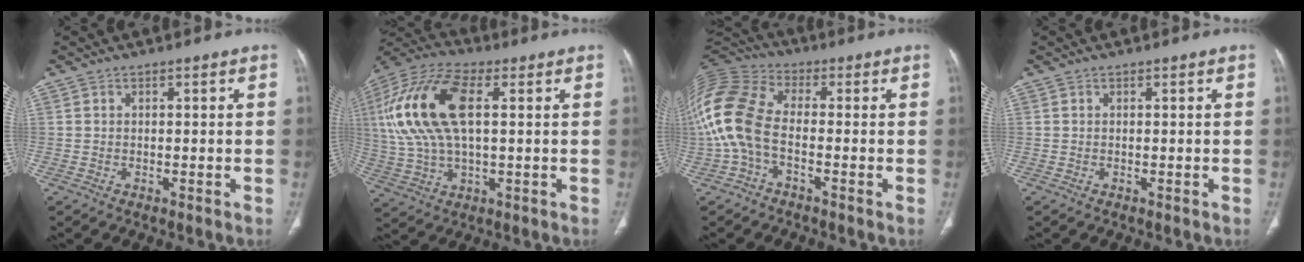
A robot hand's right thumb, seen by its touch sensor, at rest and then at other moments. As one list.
[{"total": 19.6, "force": [3.9, 9.5, 16.7], "torque": [-0.363, 0.017, 0.067]}, {"total": 15.6, "force": [-2.3, 9.3, 12.3], "torque": [-0.281, 0.032, -0.052]}, {"total": 0.0}]